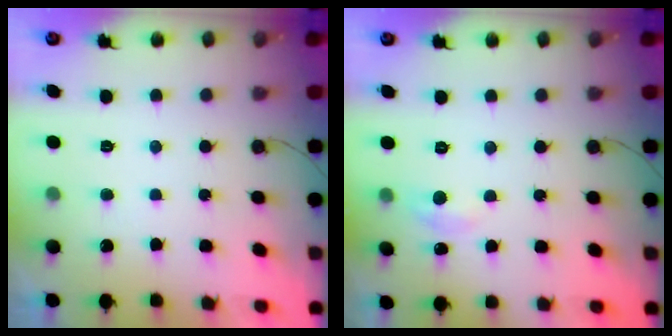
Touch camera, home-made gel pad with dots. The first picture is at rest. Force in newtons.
{"total": 3.6, "press": 3.6, "slide": 0.5}